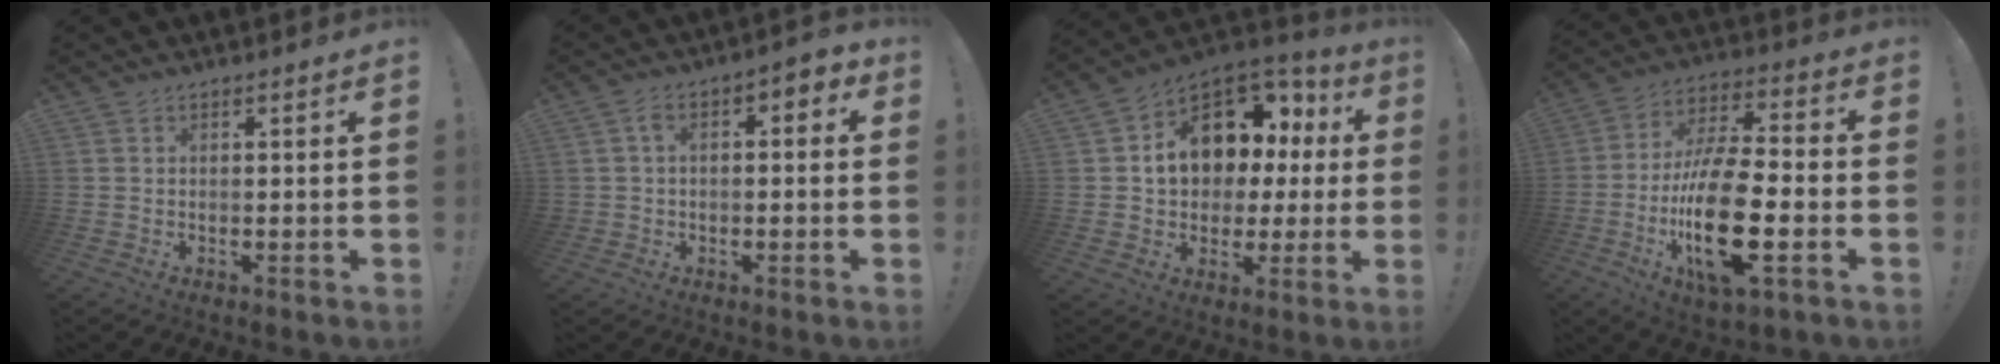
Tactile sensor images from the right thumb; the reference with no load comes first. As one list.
[{"total": 4.4, "force": [-0.5, 2.9, 3.3], "torque": [-0.051, 0.014, -0.010]}, {"total": 14.0, "force": [4.5, 10.8, 7.6], "torque": [-0.114, -0.028, 0.097]}, {"total": 22.2, "force": [-6.2, 8.2, 19.7], "torque": [-0.372, 0.019, -0.101]}]